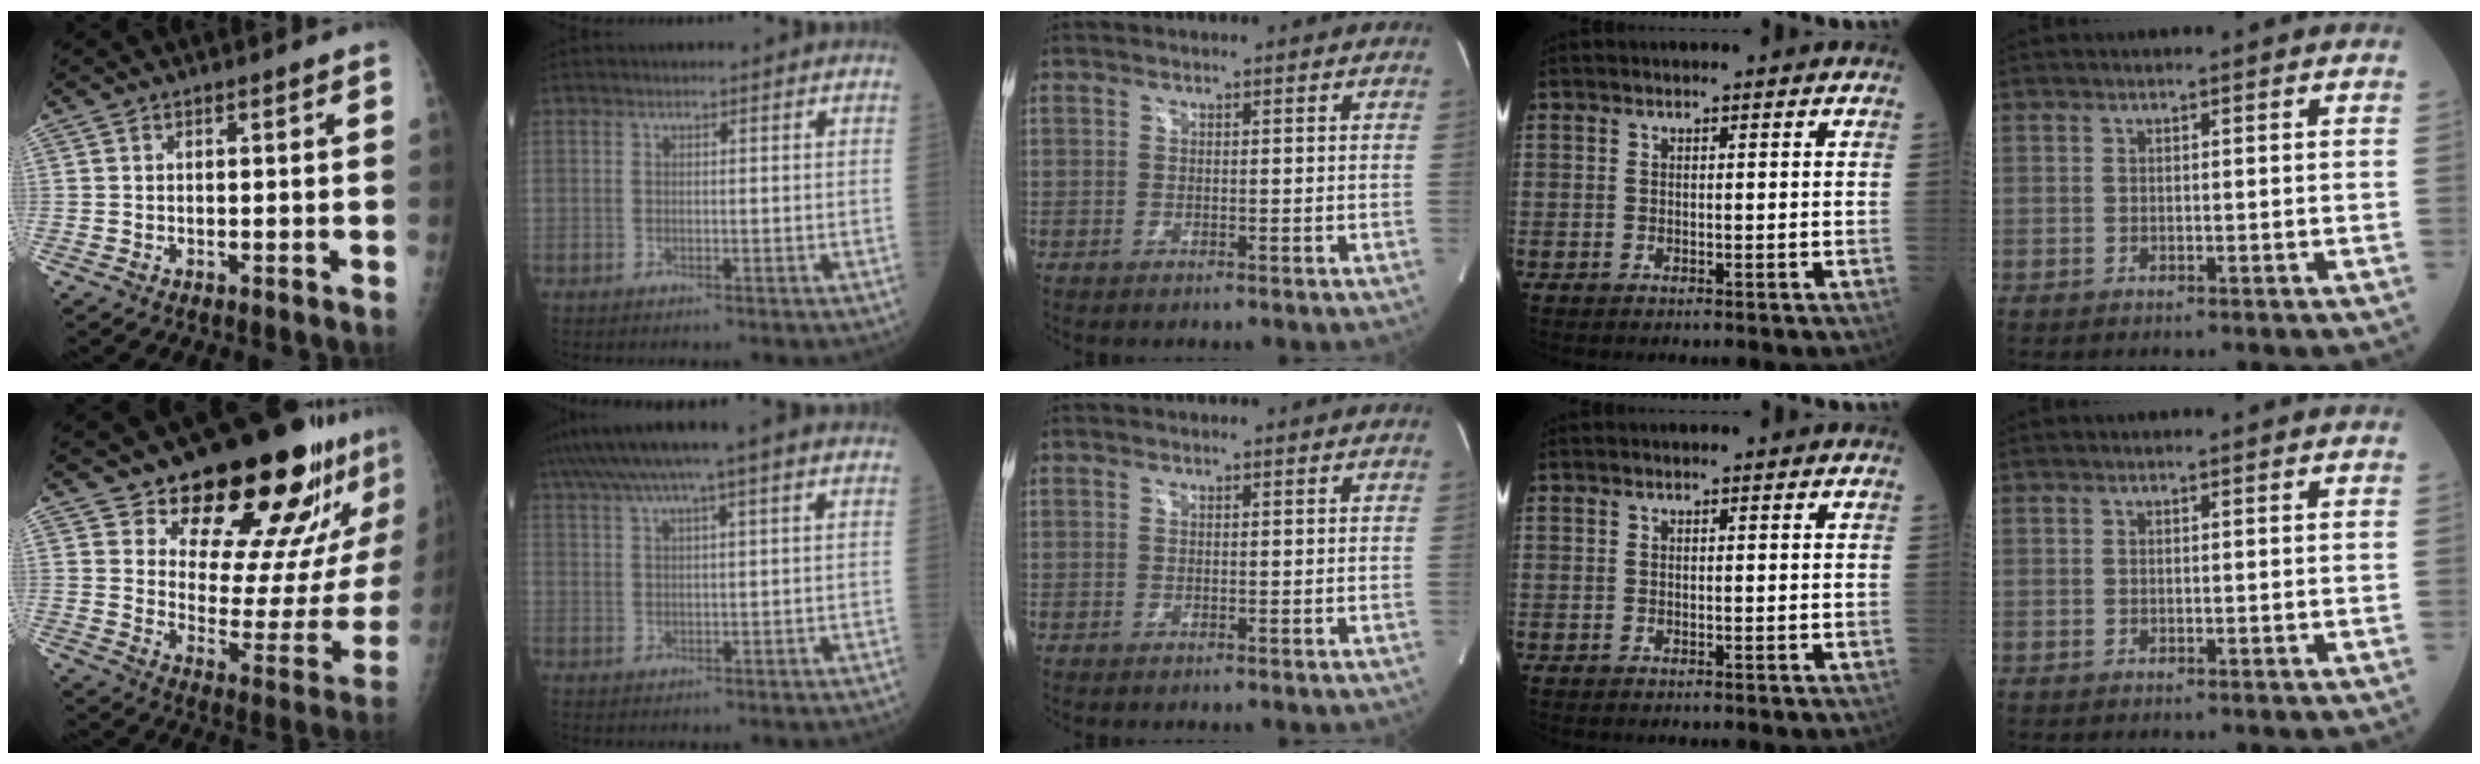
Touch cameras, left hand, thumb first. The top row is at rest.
{"thumb": {"total": 24.0, "force": [18.0, 9.0, 13.2], "torque": [-0.136, -0.110, 0.249]}, "index": {"total": 11.2, "force": [7.9, 0.7, 8.0], "torque": [-0.141, 0.048, 0.122]}}